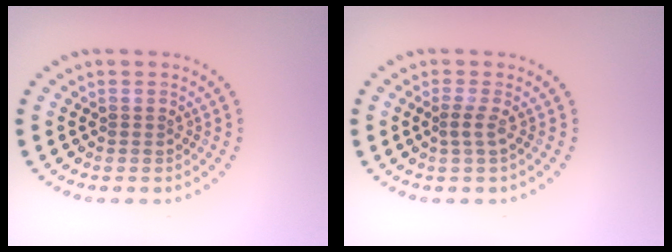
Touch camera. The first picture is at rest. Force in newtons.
{"total": 1.2, "press": 0.8, "slide": 0.8}